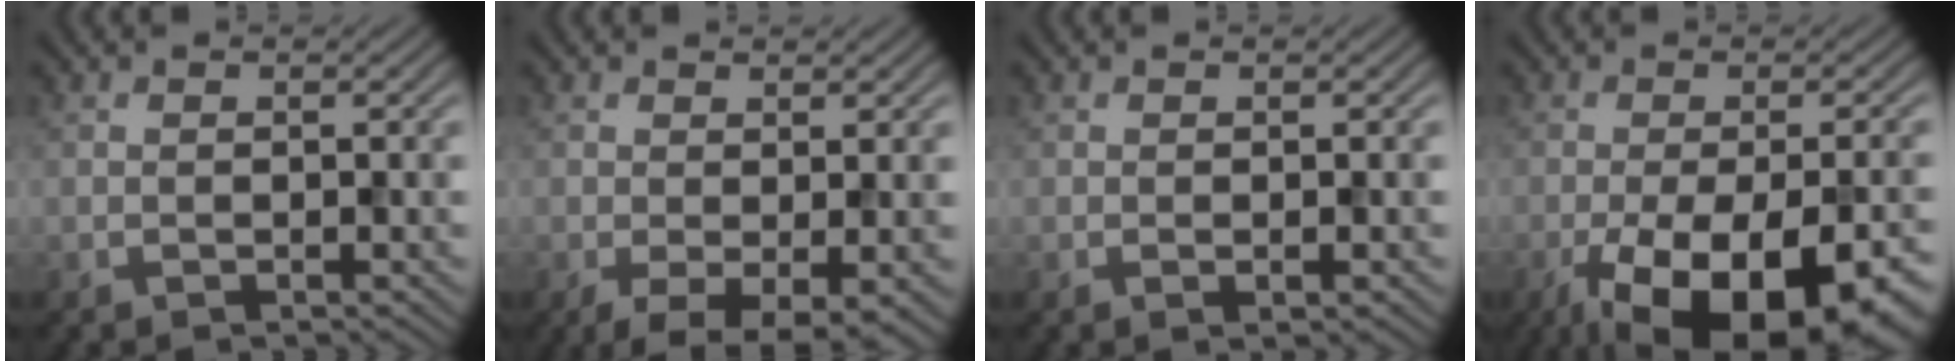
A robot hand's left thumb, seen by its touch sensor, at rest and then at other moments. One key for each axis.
{"total": 4.9, "fx": -1.6, "fy": 1.9, "fz": 4.2, "tx": -0.077, "ty": -0.011, "tz": -0.024}
{"total": 0.9, "fx": -0.2, "fy": 0.2, "fz": 0.8, "tx": -0.016, "ty": -0.005, "tz": -0.003}
{"total": 17.7, "fx": -9.9, "fy": 7.5, "fz": 12.5, "tx": -0.182, "ty": -0.047, "tz": -0.118}